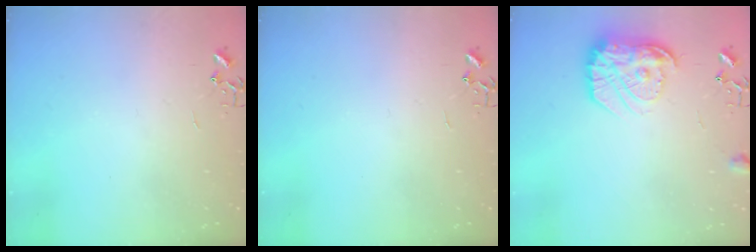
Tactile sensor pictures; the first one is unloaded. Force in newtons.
{"total": 0.0}
{"total": 16.2, "press": 16.2, "slide": 1.2}